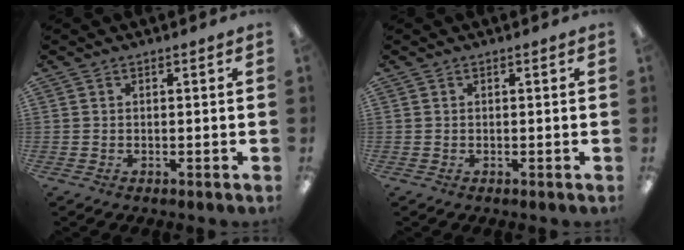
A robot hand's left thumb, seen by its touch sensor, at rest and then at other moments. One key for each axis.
{"total": 0.0}